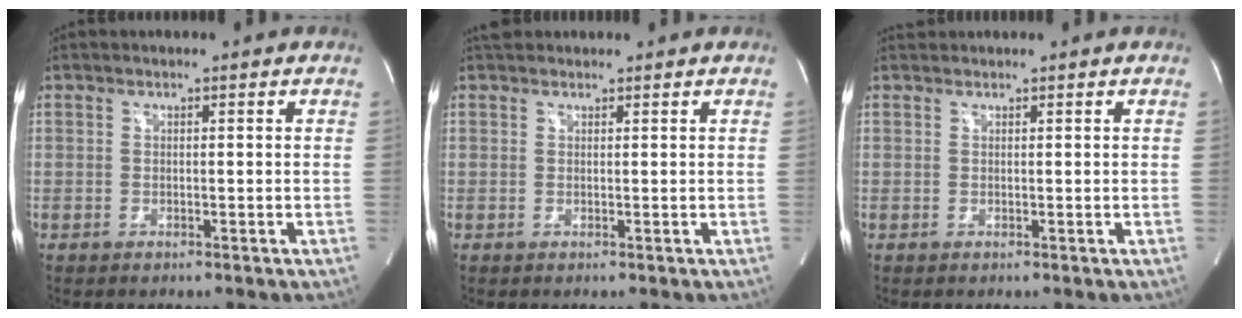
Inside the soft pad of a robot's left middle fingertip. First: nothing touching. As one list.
[{"total": 2.7, "force": [2.3, 1.2, 0.5], "torque": [-0.008, 0.029, 0.038]}, {"total": 0.9, "force": [0.8, 0.2, -0.1], "torque": [-0.007, 0.016, 0.019]}]